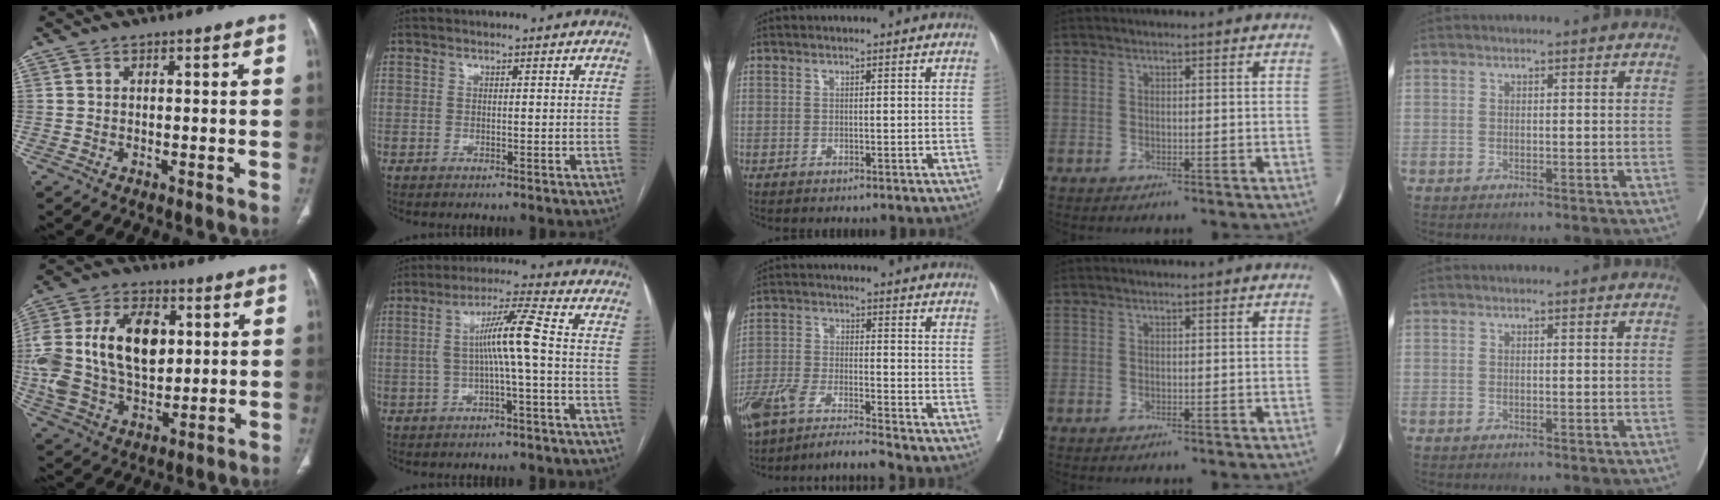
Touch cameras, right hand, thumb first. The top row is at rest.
{"thumb": {"total": 23.7, "force": [3.7, 15.5, 17.6], "torque": [-0.362, 0.007, 0.075]}, "index": {"total": 7.7, "force": [-0.5, -0.4, 7.7], "torque": [-0.141, 0.023, -0.008]}, "middle": {"total": 8.3, "force": [-7.4, -0.8, 3.6], "torque": [-0.065, -0.010, -0.135]}}